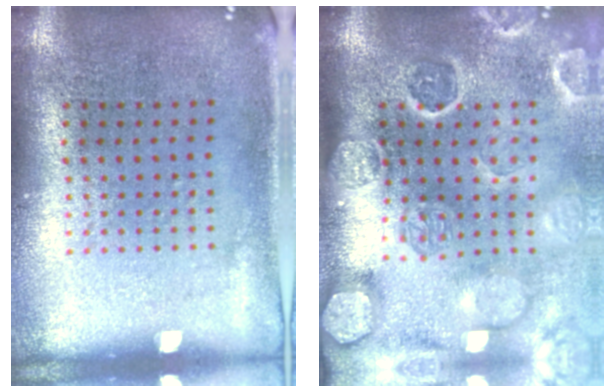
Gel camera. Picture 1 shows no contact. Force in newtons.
{"total": 4.2, "press": 3.6, "slide": 2.2}